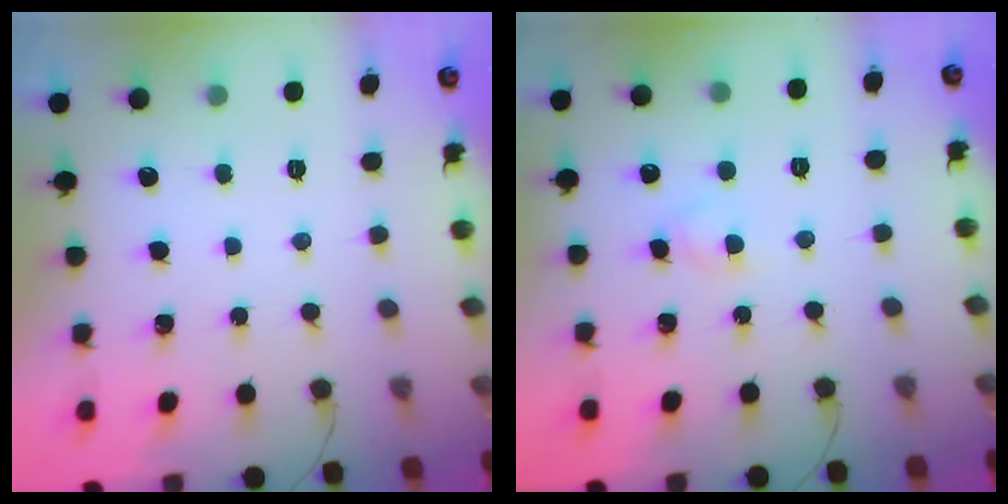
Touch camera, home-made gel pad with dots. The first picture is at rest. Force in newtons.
{"total": 2.5, "press": 2.3, "slide": 1.1}